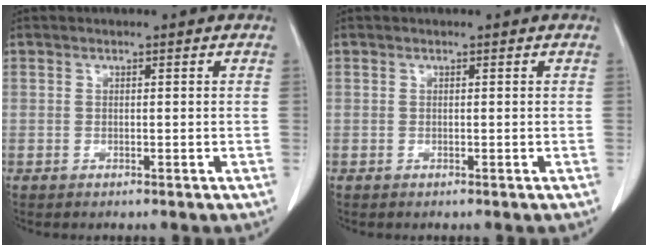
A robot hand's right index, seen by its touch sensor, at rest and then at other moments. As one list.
[{"total": 0.0}]